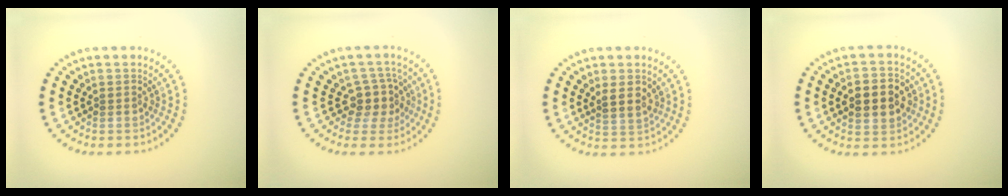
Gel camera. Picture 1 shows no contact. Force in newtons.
{"total": 2.9, "press": 2.2, "slide": 1.9}
{"total": 2.1, "press": 2.0, "slide": 0.8}
{"total": 4.7, "press": 4.7, "slide": 0.4}